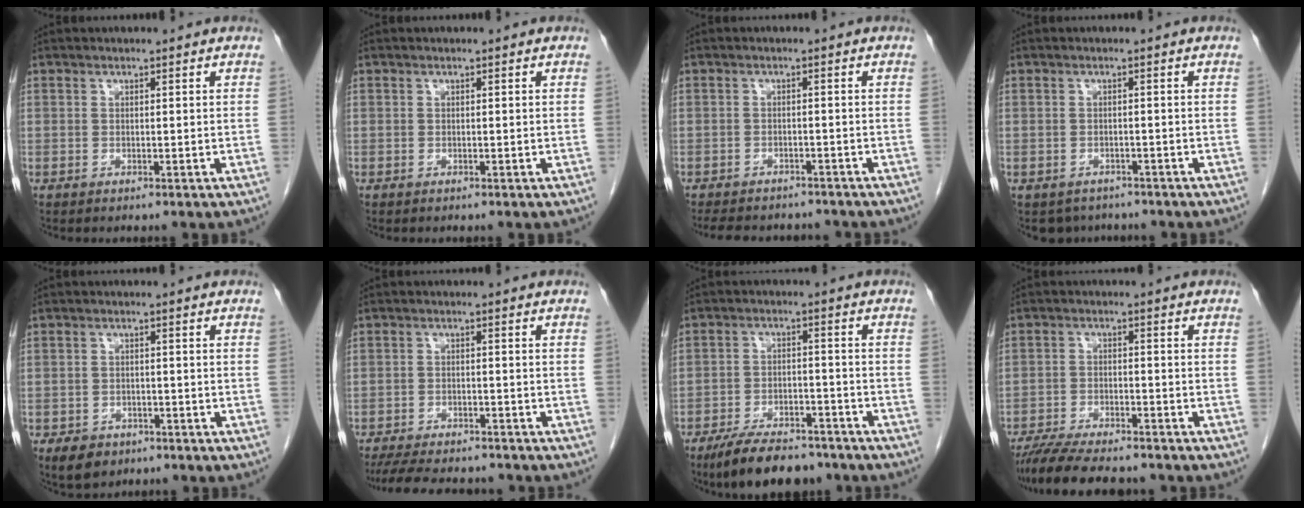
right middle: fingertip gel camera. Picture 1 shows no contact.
{"total": 0.0}
{"total": 10.6, "force": [-9.3, 3.7, 3.3], "torque": [-0.070, 0.000, -0.118]}
{"total": 4.0, "force": [-3.4, 2.1, 0.2], "torque": [0.000, 0.003, -0.046]}
{"total": 4.3, "force": [-2.9, 2.8, 1.5], "torque": [-0.026, -0.001, -0.040]}
{"total": 12.4, "force": [-11.0, 2.9, 4.9], "torque": [-0.094, -0.010, -0.154]}
{"total": 11.6, "force": [-9.5, 3.8, 5.4], "torque": [-0.086, -0.006, -0.152]}
{"total": 12.1, "force": [-10.6, 2.1, 5.4], "torque": [-0.091, -0.013, -0.163]}